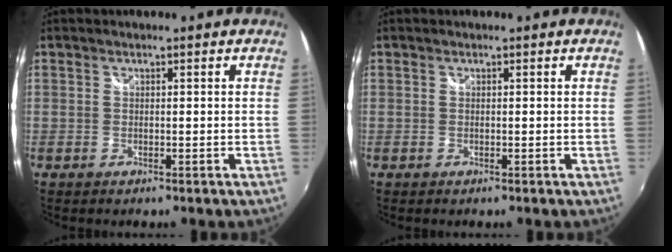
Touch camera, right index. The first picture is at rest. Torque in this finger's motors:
{"motor_torque": [0.00, 0.00, 0.00, 0.01]}